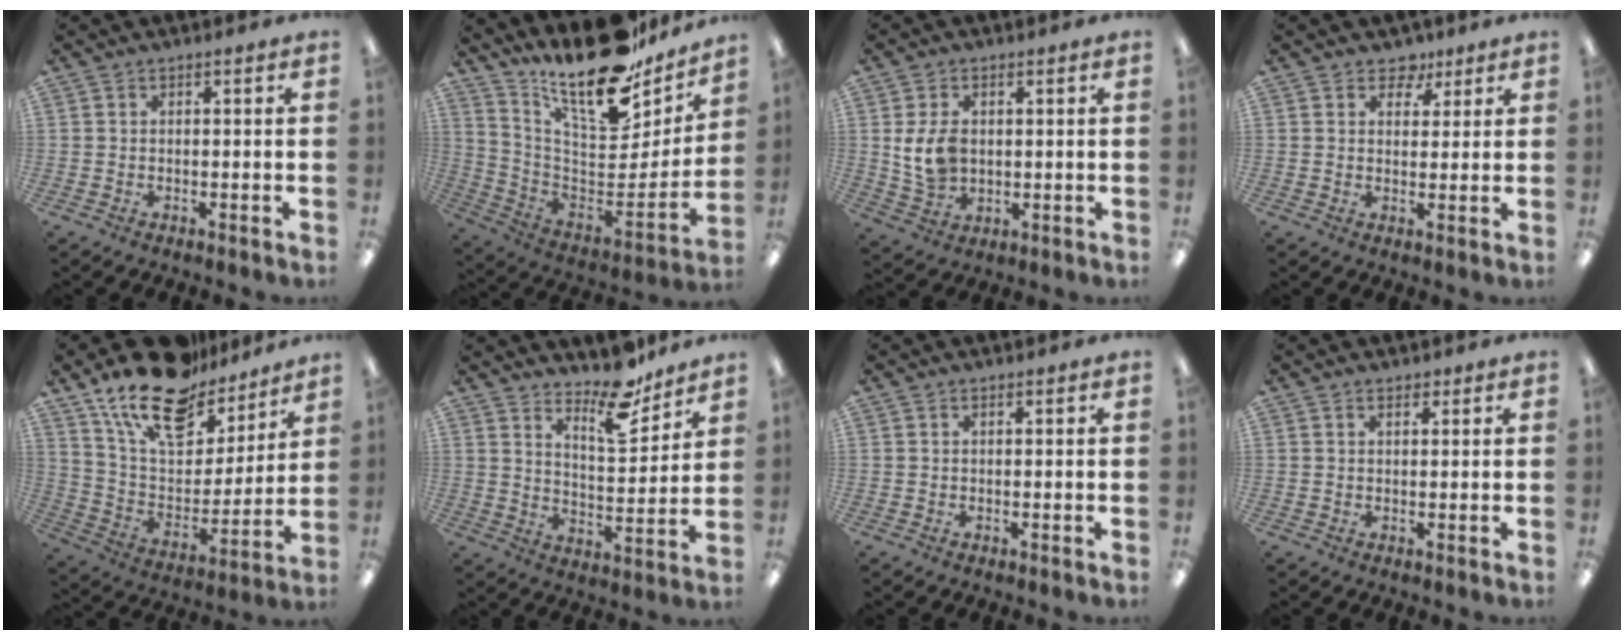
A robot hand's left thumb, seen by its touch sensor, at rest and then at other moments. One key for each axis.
{"total": 20.2, "fx": 16.3, "fy": 6.8, "fz": 10.0, "tx": -0.146, "ty": -0.135, "tz": 0.275}
{"total": 8.2, "fx": 1.2, "fy": 5.9, "fz": 5.5, "tx": -0.109, "ty": 0.002, "tz": 0.022}
{"total": 4.7, "fx": 3.4, "fy": 3.1, "fz": 1.1, "tx": -0.001, "ty": -0.017, "tz": 0.056}
{"total": 20.4, "fx": 15.6, "fy": 9.4, "fz": 9.2, "tx": -0.174, "ty": -0.098, "tz": 0.276}
{"total": 12.4, "fx": 10.3, "fy": 4.1, "fz": 5.6, "tx": -0.061, "ty": -0.080, "tz": 0.179}
{"total": 0.0}
{"total": 1.6, "fx": 1.1, "fy": 0.8, "fz": 0.8, "tx": -0.009, "ty": -0.002, "tz": 0.019}